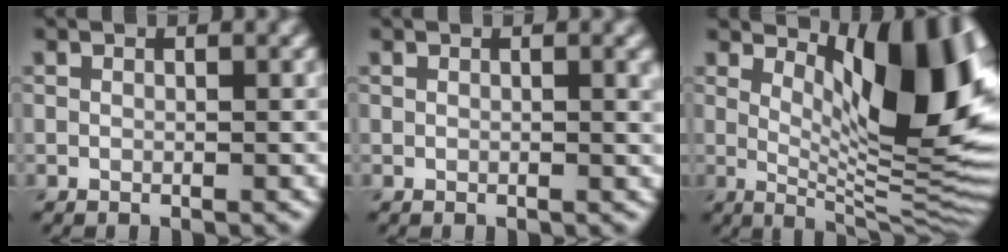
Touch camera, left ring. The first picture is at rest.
{"total": 1.5, "force": [0.7, 0.4, 1.2], "torque": [-0.014, 0.001, 0.010]}
{"total": 13.0, "force": [4.4, 4.3, 11.5], "torque": [-0.148, -0.007, 0.075]}